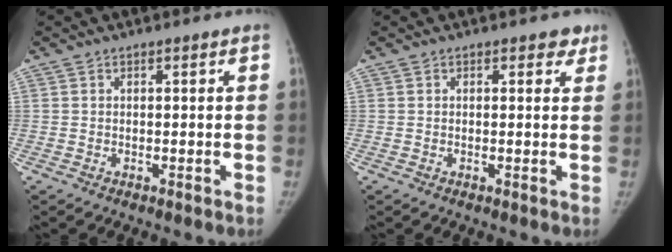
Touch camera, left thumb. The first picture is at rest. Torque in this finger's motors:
{"motor_torque": [0.24, 0.08, 0.61, -0.42, 0.04]}